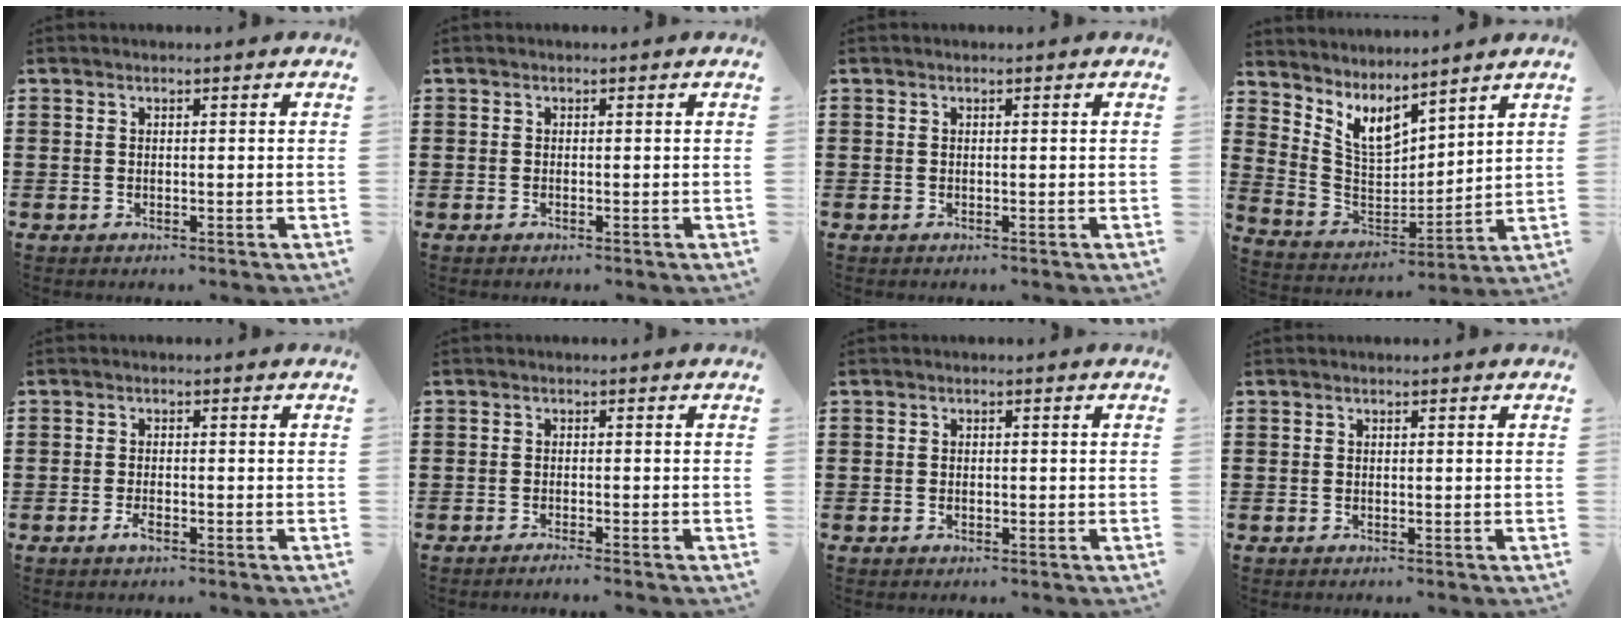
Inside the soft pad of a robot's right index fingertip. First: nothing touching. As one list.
[{"total": 0.0}, {"total": 0.0}, {"total": 6.6, "force": [5.3, 2.6, 2.9], "torque": [-0.085, -0.038, 0.097]}, {"total": 2.0, "force": [-1.0, 0.6, 1.6], "torque": [-0.037, -0.004, -0.021]}, {"total": 1.3, "force": [-1.2, -0.2, 0.4], "torque": [-0.007, 0.001, -0.023]}, {"total": 0.7, "force": [-0.3, 0.5, 0.4], "torque": [-0.010, -0.001, -0.005]}, {"total": 0.0}]